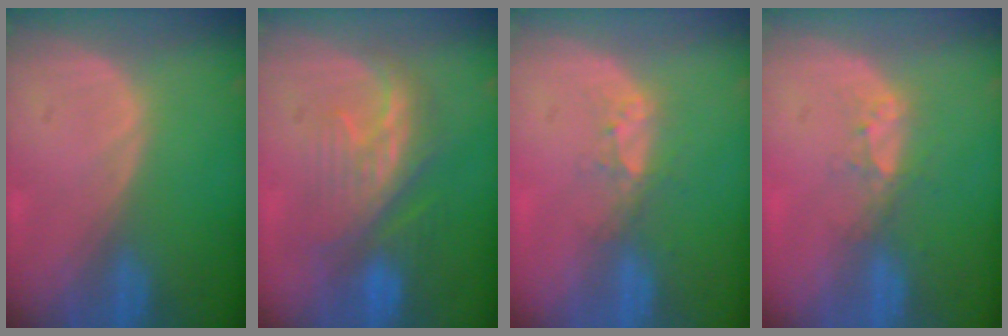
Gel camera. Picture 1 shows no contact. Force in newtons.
{"total": 8.3, "press": 8.1, "slide": 1.9}
{"total": 3.3, "press": 2.8, "slide": 1.7}
{"total": 3.3, "press": 2.8, "slide": 1.7}